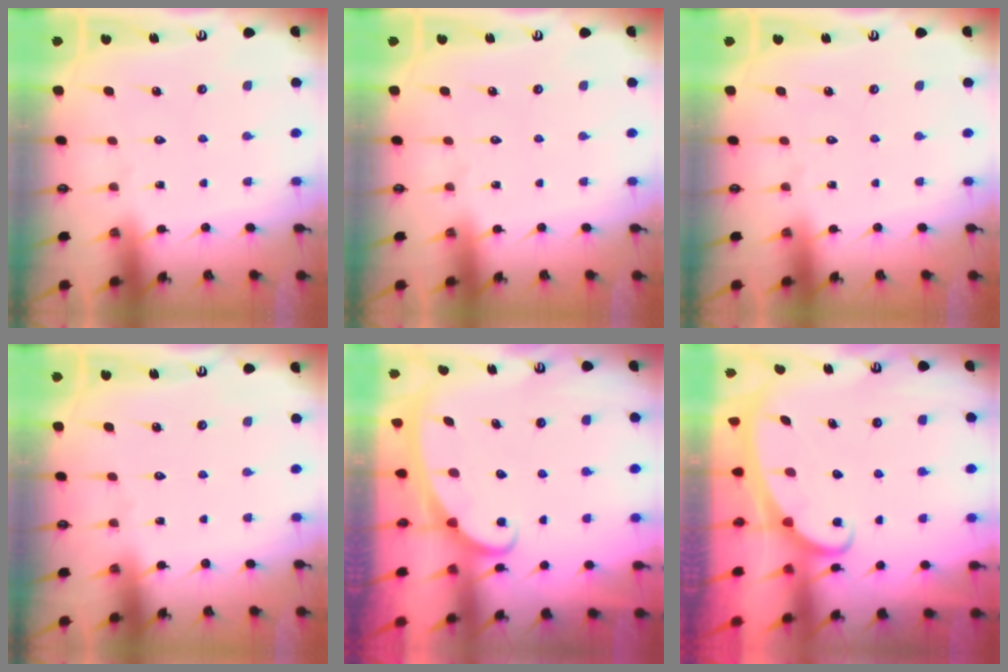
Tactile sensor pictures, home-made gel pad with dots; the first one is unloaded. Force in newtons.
{"total": 0.0}
{"total": 0.0}
{"total": 0.0}
{"total": 2.4, "press": 2.4, "slide": 0.3}
{"total": 2.3, "press": 2.3, "slide": 0.3}